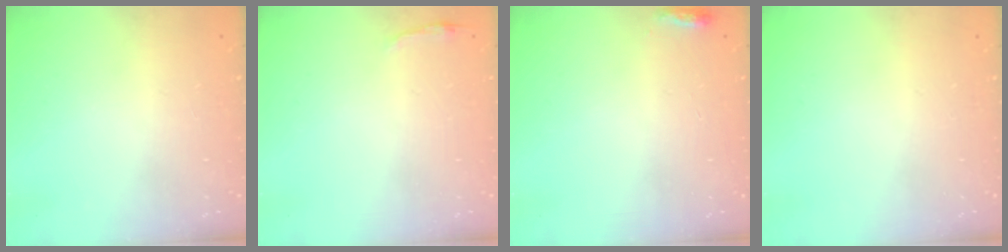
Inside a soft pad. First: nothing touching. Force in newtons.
{"total": 2.9, "press": 2.8, "slide": 0.7}
{"total": 3.7, "press": 3.6, "slide": 1.2}
{"total": 0.0}